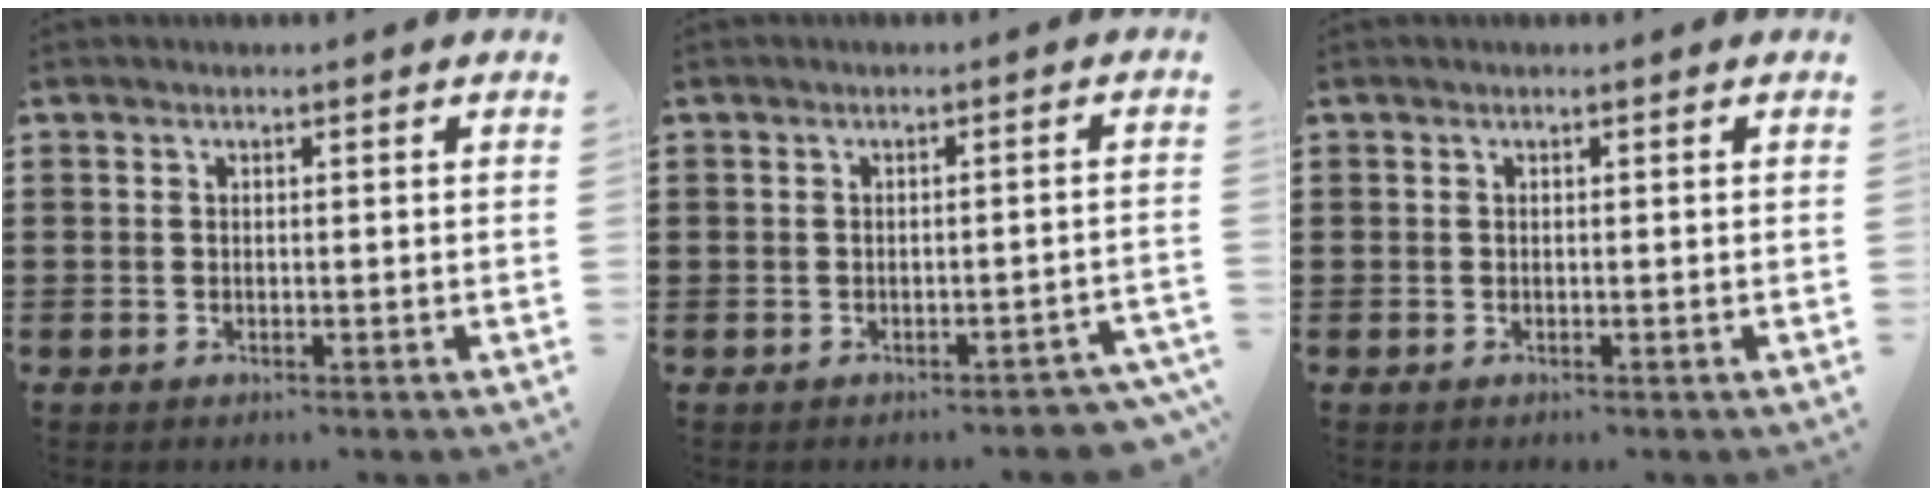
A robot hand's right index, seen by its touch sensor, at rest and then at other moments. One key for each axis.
{"total": 1.8, "fx": -1.7, "fy": 0.4, "fz": 0.5, "tx": -0.013, "ty": 0.001, "tz": -0.038}
{"total": 0.0}